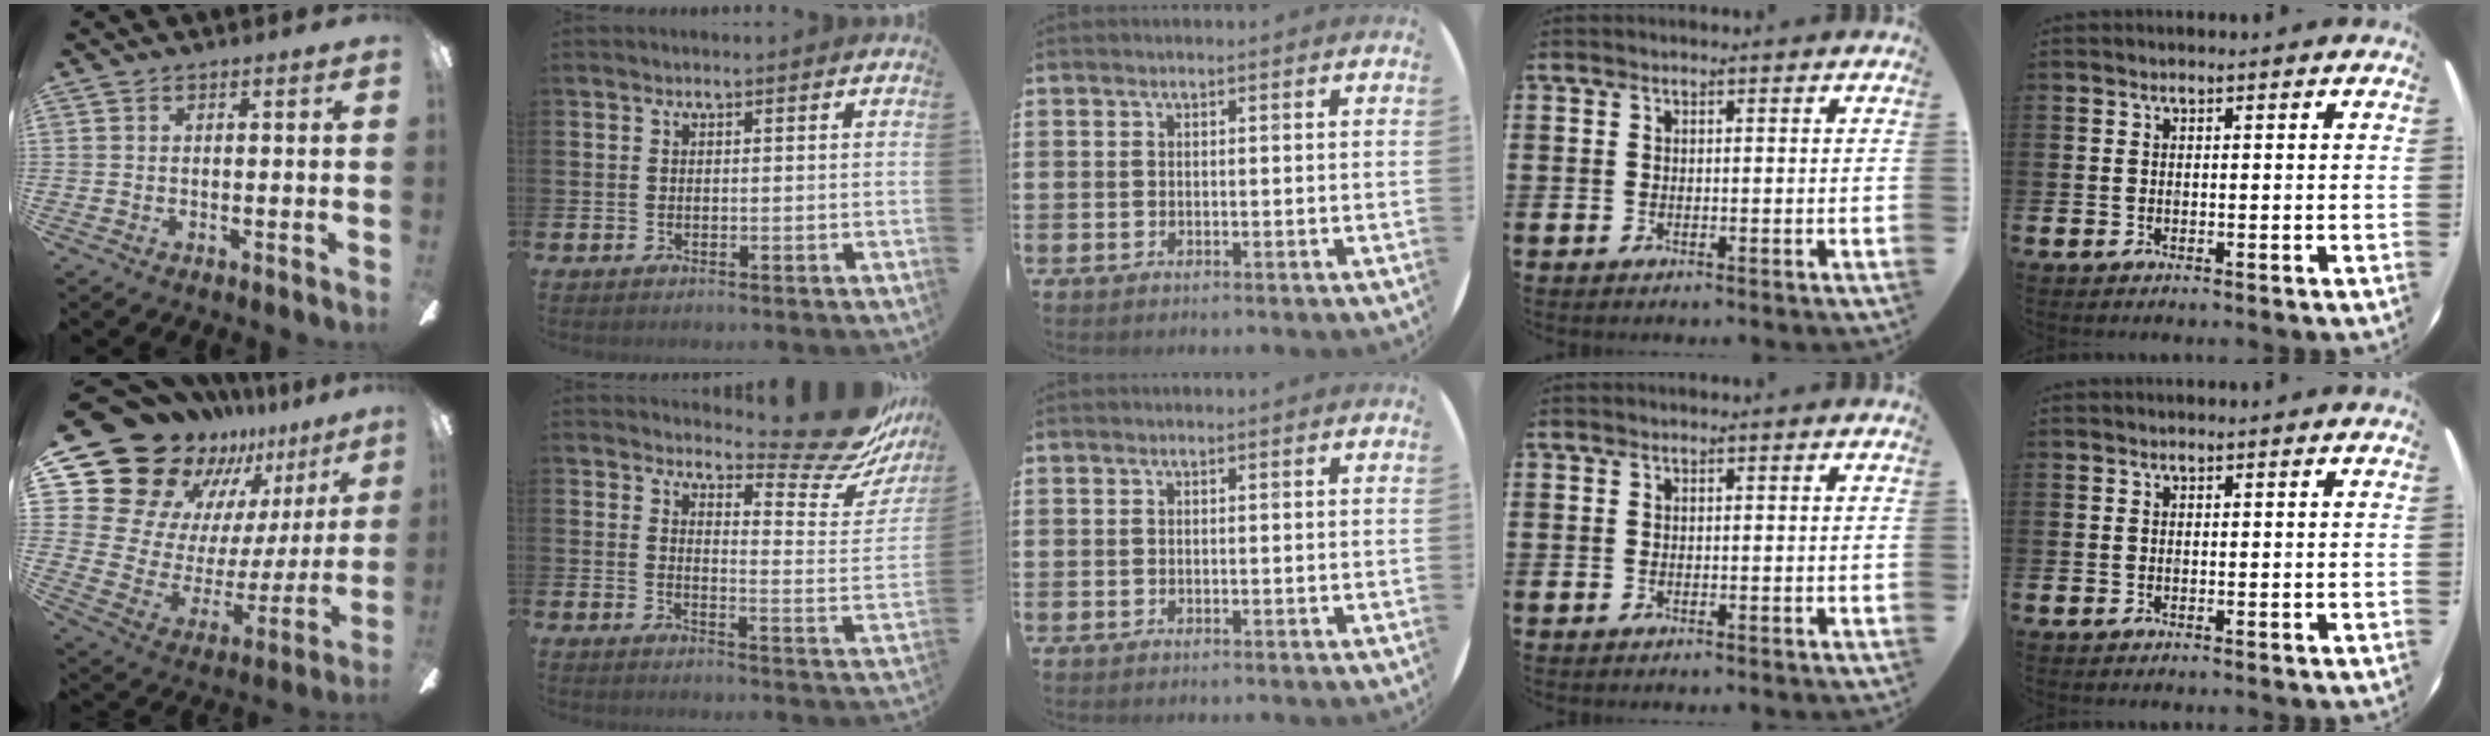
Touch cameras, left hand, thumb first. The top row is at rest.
{"thumb": {"total": 20.6, "force": [16.5, 10.7, 6.3], "torque": [-0.140, -0.134, 0.325]}, "index": {"total": 9.7, "force": [8.8, 2.1, 3.4], "torque": [-0.041, -0.081, 0.149]}}